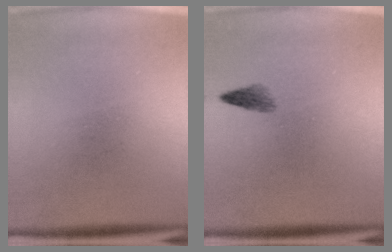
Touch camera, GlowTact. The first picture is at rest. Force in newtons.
{"total": 1.5}